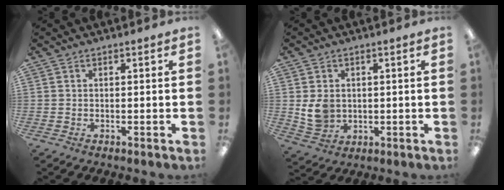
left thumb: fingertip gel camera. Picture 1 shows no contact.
{"total": 5.9, "force": [0.7, 5.1, 2.9], "torque": [-0.050, 0.003, 0.015]}